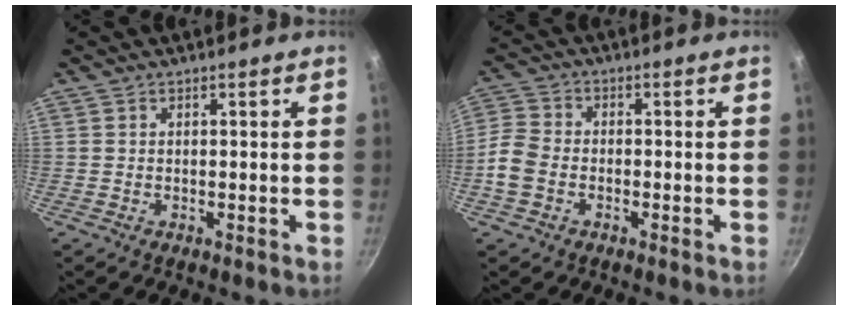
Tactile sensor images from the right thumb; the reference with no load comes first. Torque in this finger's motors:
{"motor_torque": [-0.10, 0.30, -0.29, 0.19, 0.02]}